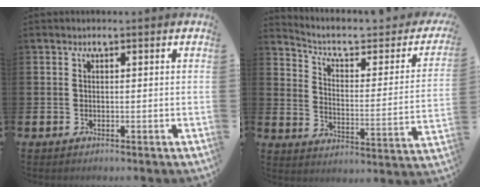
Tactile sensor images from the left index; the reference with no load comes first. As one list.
[{"total": 6.1, "force": [4.6, 2.3, 3.2], "torque": [-0.082, -0.032, 0.070]}]